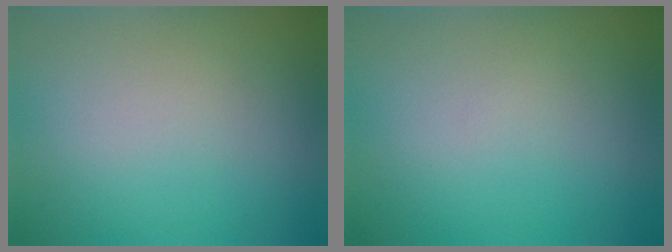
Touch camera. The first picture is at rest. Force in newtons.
{"total": 0.0}